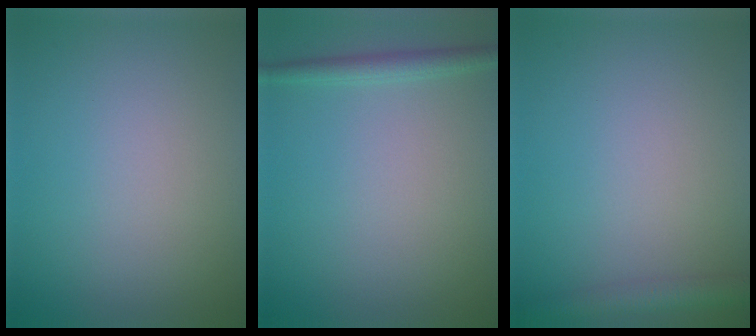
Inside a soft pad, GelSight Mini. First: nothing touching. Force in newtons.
{"total": 1.8, "press": 1.8, "slide": 0.1}
{"total": 2.5, "press": 2.5, "slide": 0.1}